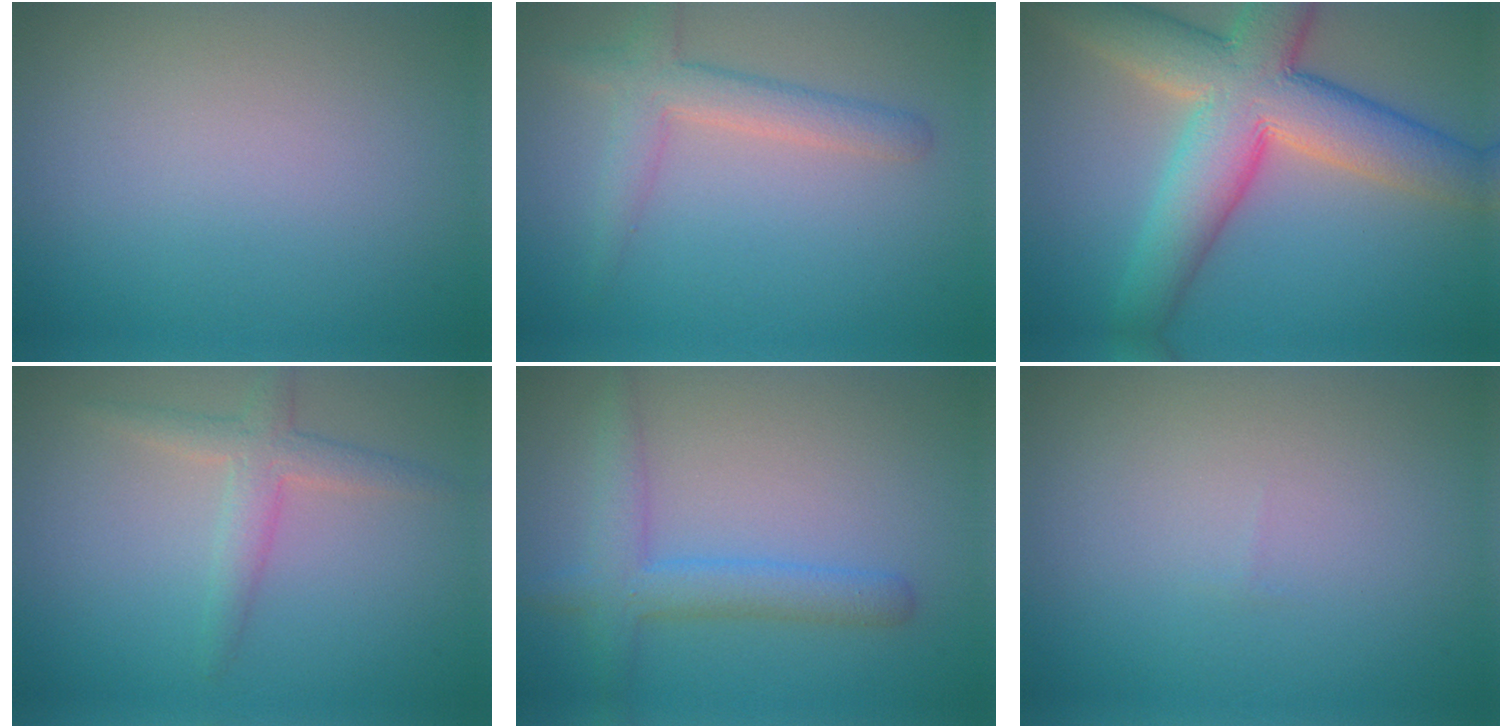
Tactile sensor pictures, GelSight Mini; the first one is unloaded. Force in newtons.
{"total": 3.3, "press": 3.3, "slide": 0.1}
{"total": 10.5, "press": 10.5, "slide": 0.8}
{"total": 2.6, "press": 2.5, "slide": 0.1}
{"total": 3.5, "press": 3.5, "slide": 0.2}
{"total": 0.0}